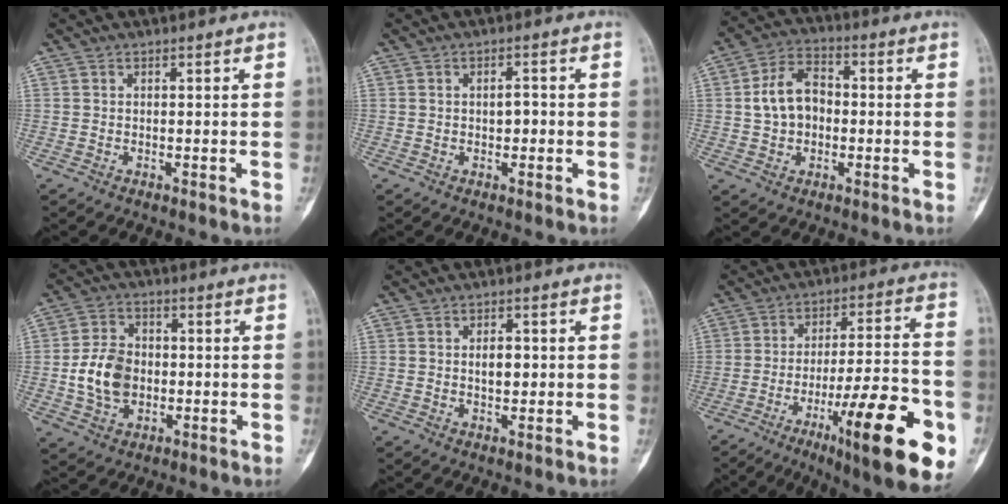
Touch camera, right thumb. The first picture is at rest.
{"total": 2.3, "force": [-0.2, 1.5, 1.8], "torque": [-0.020, 0.005, -0.005]}
{"total": 9.3, "force": [-0.1, 6.8, 6.3], "torque": [-0.098, 0.024, -0.010]}
{"total": 10.0, "force": [-1.0, 7.4, 6.6], "torque": [-0.104, 0.011, -0.019]}
{"total": 3.5, "force": [0.2, 2.1, 2.8], "torque": [-0.034, 0.001, 0.005]}
{"total": 23.7, "force": [-9.7, 5.0, 21.0], "torque": [-0.278, 0.033, -0.138]}